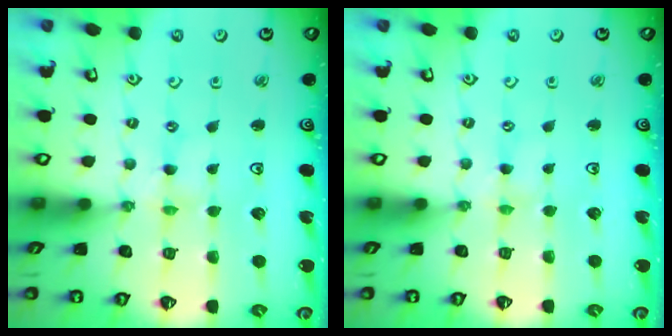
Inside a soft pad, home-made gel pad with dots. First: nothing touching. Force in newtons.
{"total": 1.3, "press": 1.2, "slide": 0.3}